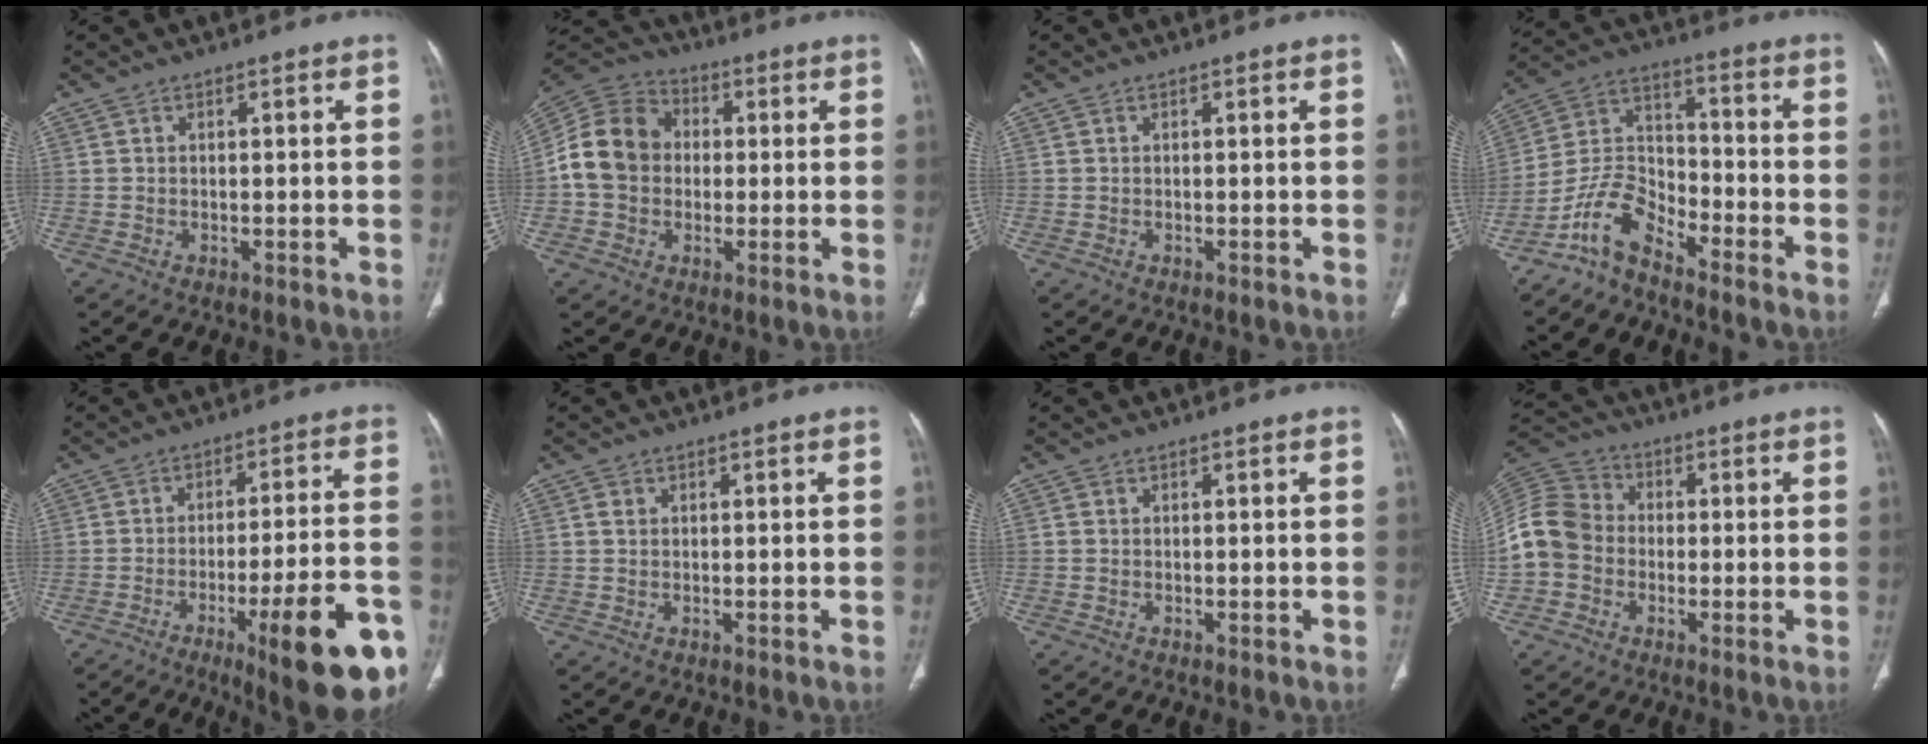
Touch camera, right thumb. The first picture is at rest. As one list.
[{"total": 12.9, "force": [0.1, 10.8, 6.9], "torque": [-0.117, 0.033, -0.008]}, {"total": 0.0}, {"total": 8.8, "force": [-7.3, 3.3, 3.7], "torque": [-0.074, 0.074, -0.154]}, {"total": 20.1, "force": [-9.7, 3.8, 17.2], "torque": [-0.186, 0.044, -0.131]}, {"total": 0.9, "force": [0.3, 0.7, 0.4], "torque": [-0.004, 0.001, 0.005]}, {"total": 0.0}, {"total": 10.9, "force": [-1.8, 9.4, 5.3], "torque": [-0.103, 0.034, -0.044]}]